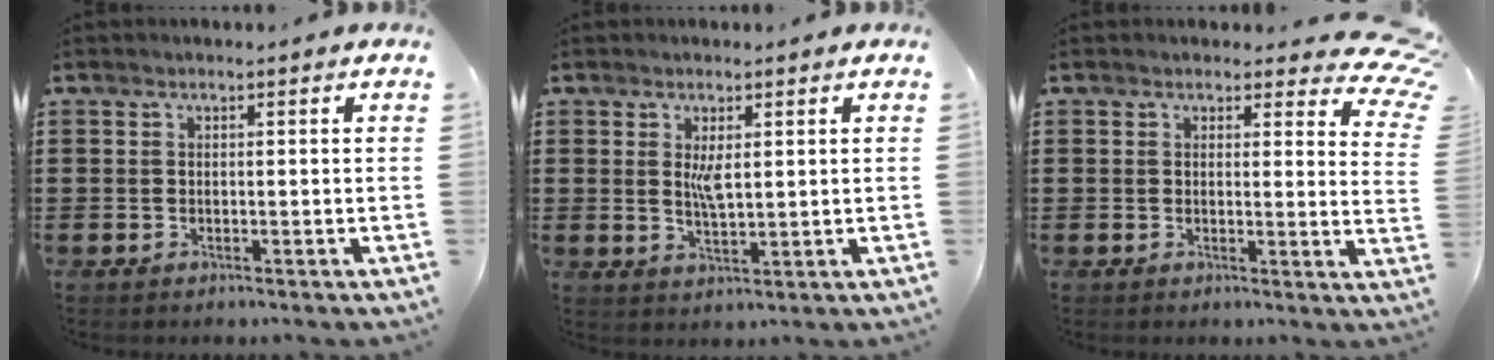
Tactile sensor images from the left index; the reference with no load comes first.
{"total": 3.1, "force": [1.0, 1.0, 2.8], "torque": [-0.058, 0.005, 0.015]}
{"total": 3.9, "force": [2.9, 1.6, 2.0], "torque": [-0.030, -0.013, 0.049]}